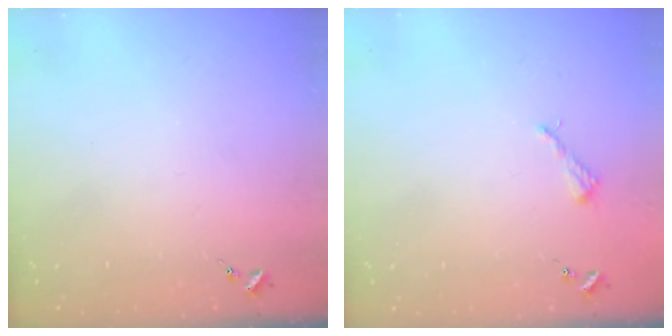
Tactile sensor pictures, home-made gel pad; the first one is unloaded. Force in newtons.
{"total": 2.6, "press": 2.6, "slide": 0.3}